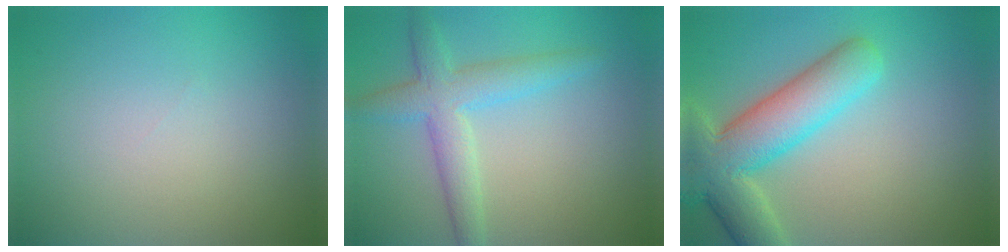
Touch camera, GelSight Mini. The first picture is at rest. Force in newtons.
{"total": 4.2, "press": 4.2, "slide": 0.3}
{"total": 8.2, "press": 8.2, "slide": 0.6}